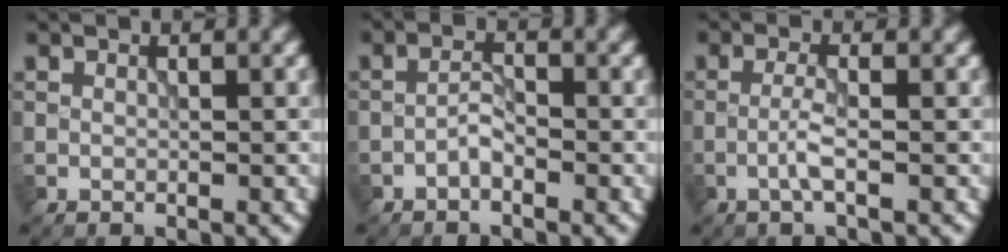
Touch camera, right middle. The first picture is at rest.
{"total": 1.5, "force": [-1.0, 0.4, 1.0], "torque": [-0.019, 0.006, -0.023]}
{"total": 1.9, "force": [-0.7, 0.2, 1.7], "torque": [-0.037, 0.006, -0.019]}